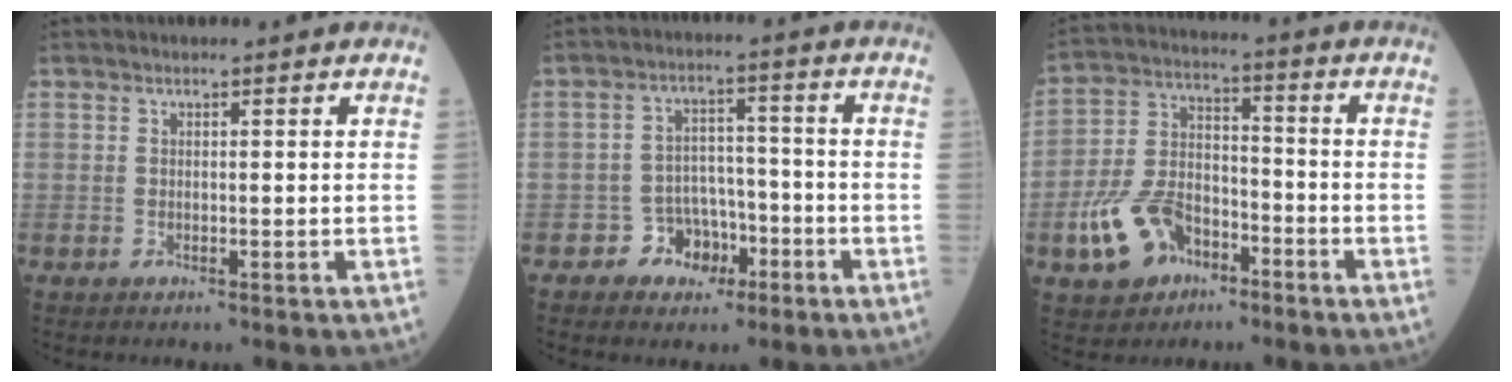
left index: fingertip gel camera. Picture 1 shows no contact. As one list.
[{"total": 5.5, "force": [-3.1, 4.3, 1.5], "torque": [-0.020, 0.014, -0.047]}, {"total": 11.1, "force": [-5.7, 7.0, 6.4], "torque": [-0.151, 0.011, -0.103]}]